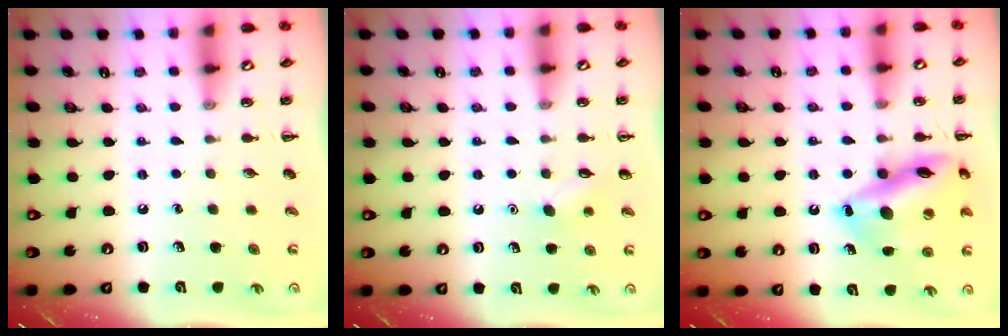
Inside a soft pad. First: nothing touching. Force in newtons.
{"total": 6.7, "press": 6.5, "slide": 1.6}
{"total": 17.9, "press": 17.7, "slide": 2.0}